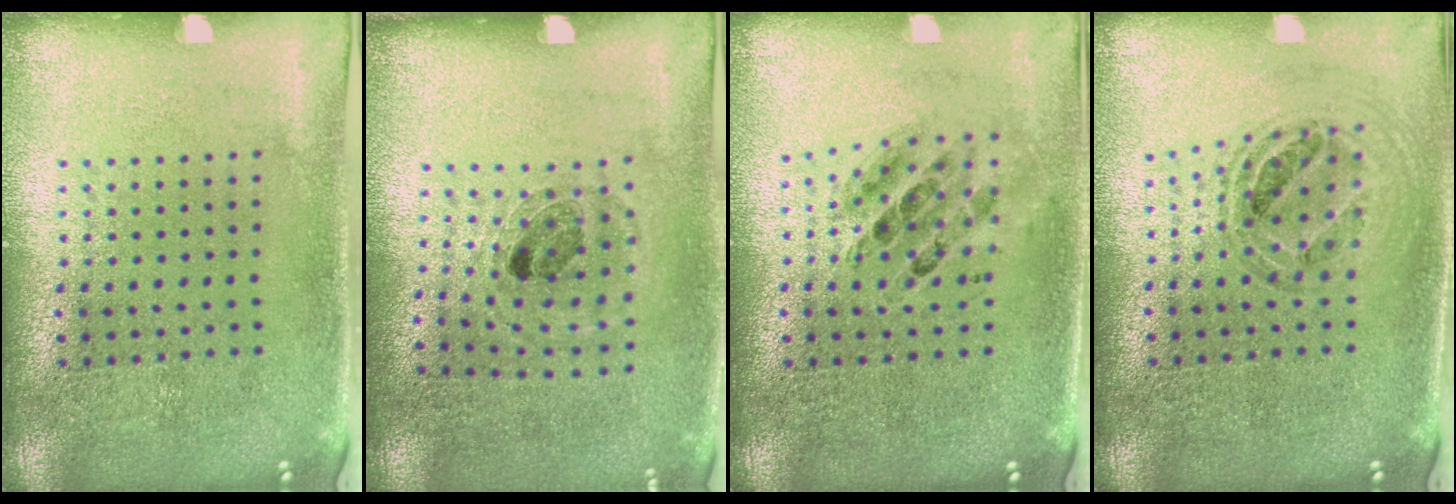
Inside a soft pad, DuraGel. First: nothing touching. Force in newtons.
{"total": 0.8, "press": 0.8, "slide": 0.2}
{"total": 0.7, "press": 0.7, "slide": 0.1}
{"total": 0.8, "press": 0.8, "slide": 0.1}